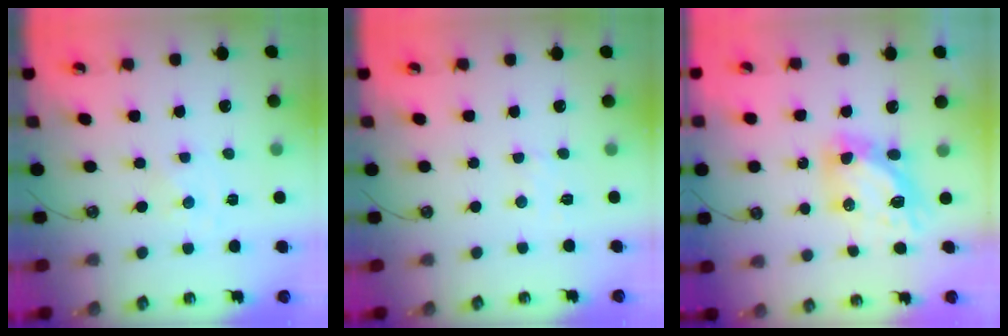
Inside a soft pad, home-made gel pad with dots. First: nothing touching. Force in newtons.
{"total": 6.3, "press": 6.3, "slide": 0.6}
{"total": 10.4, "press": 10.3, "slide": 1.0}